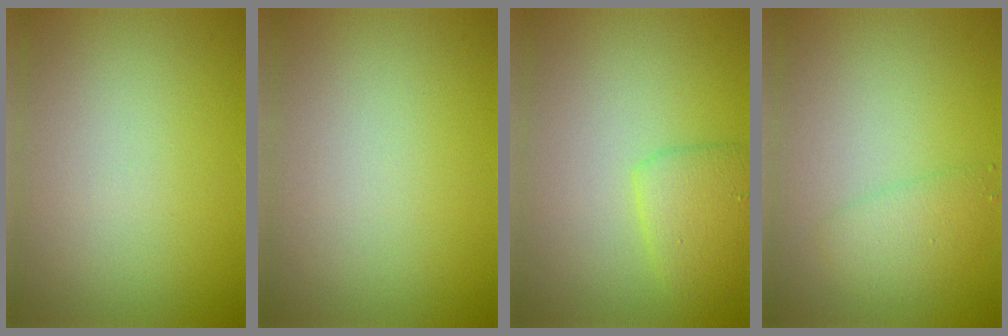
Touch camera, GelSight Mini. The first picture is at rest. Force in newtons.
{"total": 0.0}
{"total": 2.8, "press": 2.8, "slide": 0.1}
{"total": 2.1, "press": 2.1, "slide": 0.1}